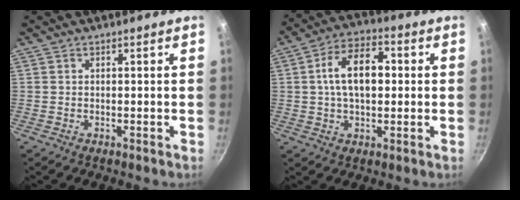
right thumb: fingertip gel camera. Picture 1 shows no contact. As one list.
[{"total": 12.0, "force": [1.2, 7.1, 9.6], "torque": [-0.136, 0.025, 0.011]}]